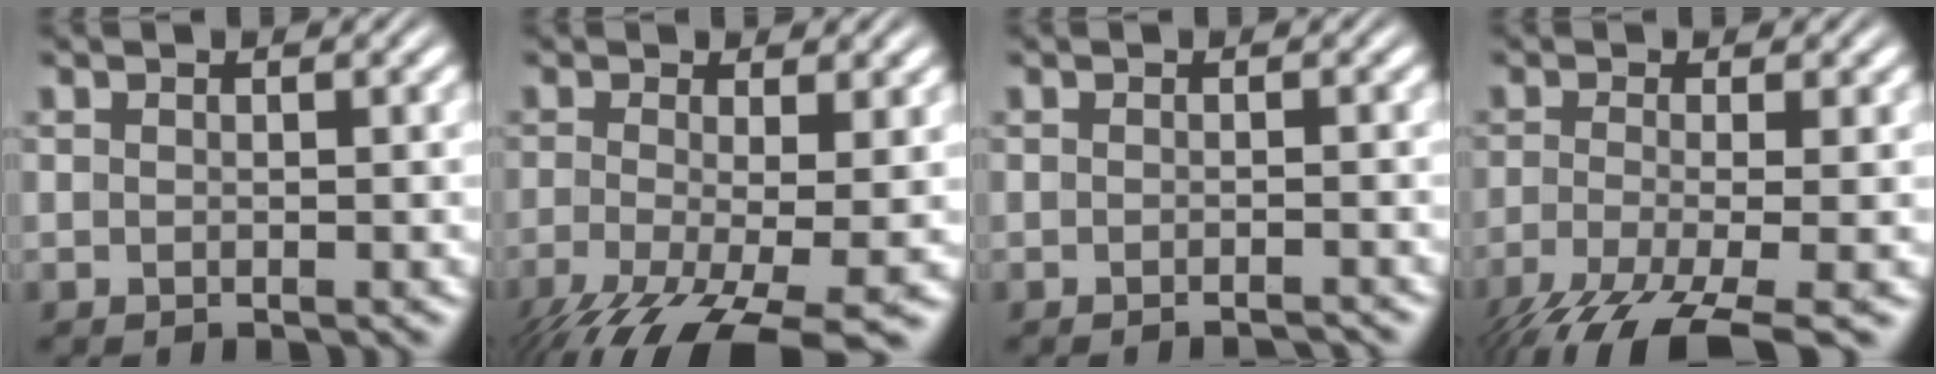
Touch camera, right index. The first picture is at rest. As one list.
[{"total": 8.8, "force": [-5.6, 3.3, 6.0], "torque": [-0.115, -0.061, -0.056]}, {"total": 1.6, "force": [-1.6, -0.1, 0.2], "torque": [-0.006, -0.004, -0.024]}, {"total": 8.0, "force": [-5.5, 2.7, 5.1], "torque": [-0.101, -0.044, -0.064]}]